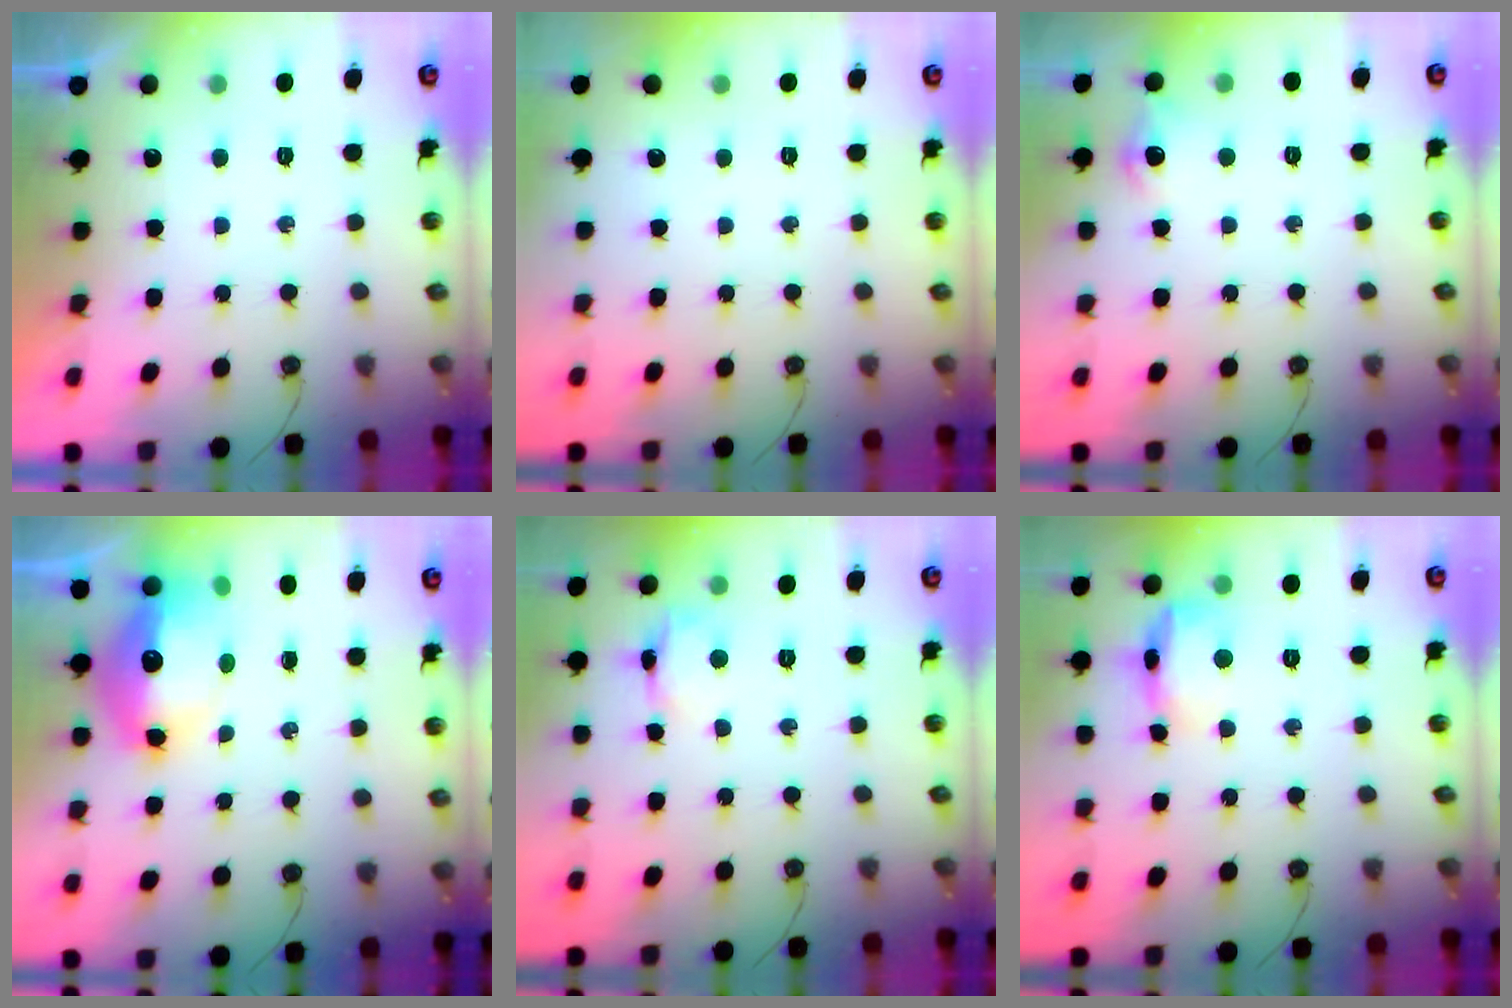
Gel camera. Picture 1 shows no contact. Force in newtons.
{"total": 0.0}
{"total": 7.5, "press": 7.5, "slide": 0.8}
{"total": 13.8, "press": 13.7, "slide": 1.4}
{"total": 7.4, "press": 7.4, "slide": 0.6}
{"total": 13.2, "press": 13.1, "slide": 1.1}